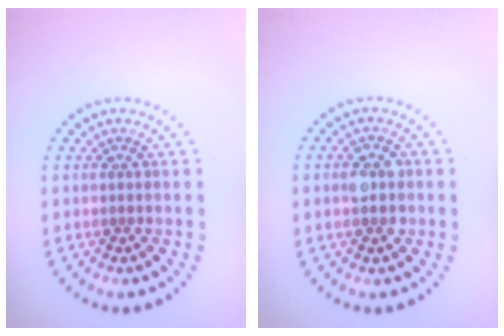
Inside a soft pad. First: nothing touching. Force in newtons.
{"total": 2.6, "press": 2.6, "slide": 0.2}